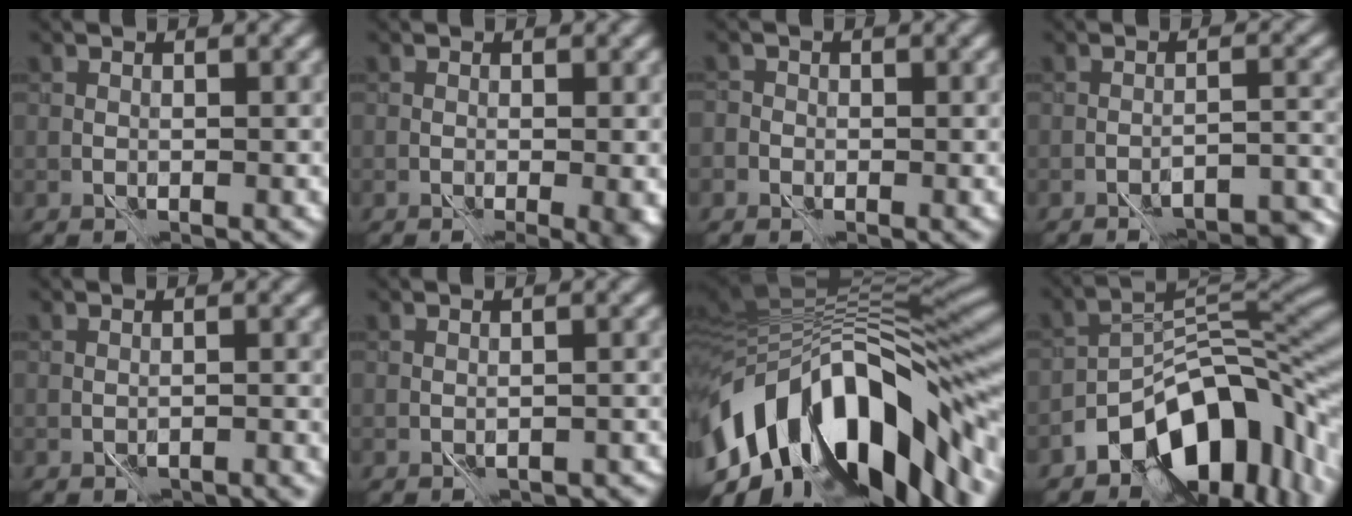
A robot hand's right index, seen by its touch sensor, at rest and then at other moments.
{"total": 2.3, "force": [-0.6, 0.8, 2.0], "torque": [-0.026, -0.003, -0.010]}
{"total": 1.8, "force": [-0.7, 1.6, 0.6], "torque": [0.015, 0.002, -0.022]}
{"total": 6.7, "force": [-5.8, 1.5, 3.0], "torque": [-0.038, -0.001, -0.067]}
{"total": 1.7, "force": [-1.5, 0.4, 0.8], "torque": [-0.010, -0.004, -0.021]}
{"total": 3.4, "force": [-2.3, 1.6, 1.8], "torque": [-0.017, 0.000, -0.029]}
{"total": 16.1, "force": [-6.1, 8.1, 12.6], "torque": [-0.206, 0.000, -0.099]}
{"total": 11.6, "force": [-6.4, 5.5, 7.9], "torque": [-0.100, 0.002, -0.121]}